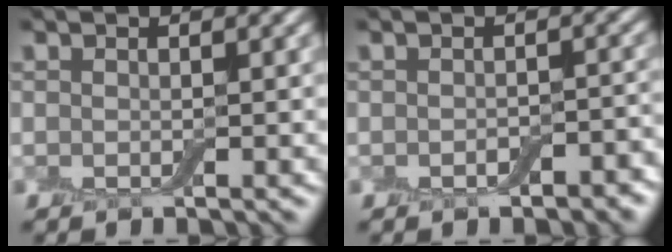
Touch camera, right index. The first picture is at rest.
{"total": 2.1, "force": [-1.0, 1.1, 1.5], "torque": [-0.024, -0.001, -0.012]}